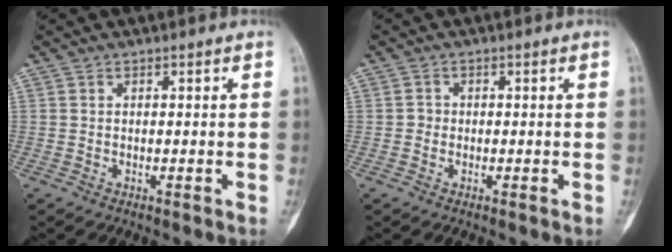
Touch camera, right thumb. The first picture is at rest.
{"total": 0.9, "force": [-0.2, 0.8, 0.3], "torque": [0.002, 0.004, -0.006]}